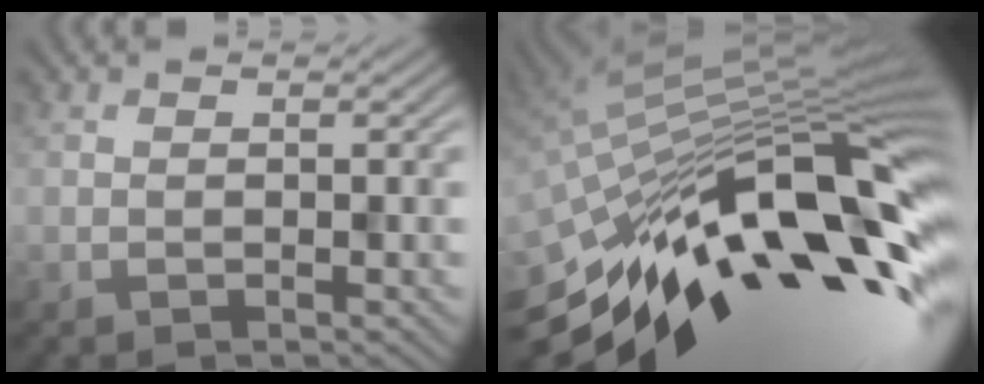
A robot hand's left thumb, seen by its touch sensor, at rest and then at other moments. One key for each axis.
{"total": 17.2, "fx": -5.7, "fy": 6.2, "fz": 15.0, "tx": -0.259, "ty": 0.004, "tz": -0.118}